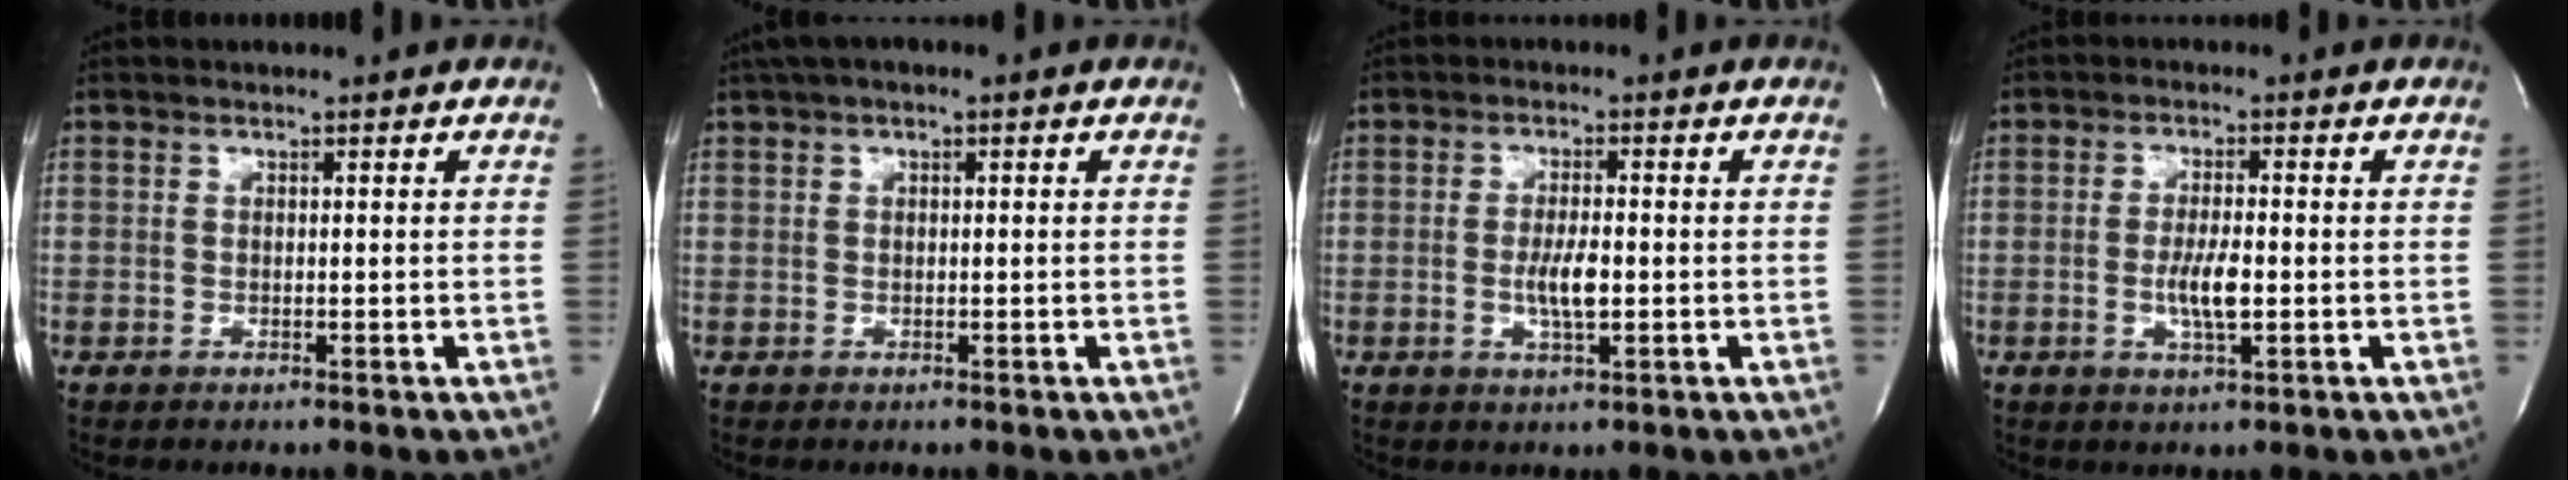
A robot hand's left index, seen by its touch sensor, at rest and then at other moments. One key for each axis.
{"total": 3.5, "fx": 1.7, "fy": 1.3, "fz": 2.8, "tx": -0.053, "ty": 0.025, "tz": 0.025}
{"total": 4.2, "fx": -0.8, "fy": 0.9, "fz": 4.1, "tx": -0.081, "ty": -0.005, "tz": -0.011}
{"total": 4.7, "fx": -1.0, "fy": 0.9, "fz": 4.5, "tx": -0.090, "ty": -0.006, "tz": -0.015}